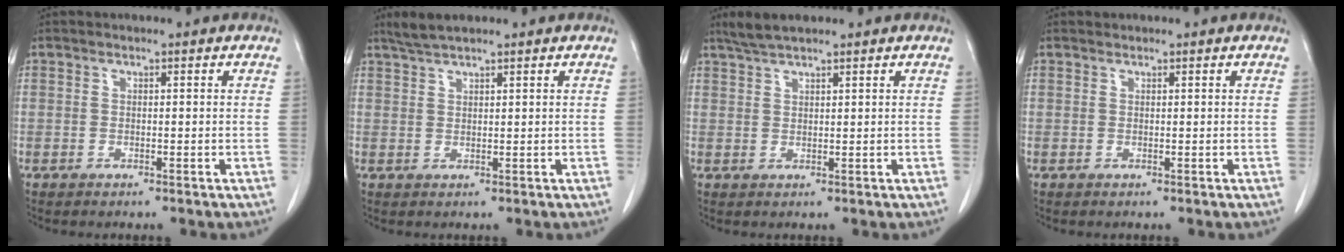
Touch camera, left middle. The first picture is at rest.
{"total": 2.9, "force": [2.6, 0.1, 1.4], "torque": [-0.034, 0.009, 0.052]}
{"total": 3.5, "force": [3.0, 0.3, 1.8], "torque": [-0.042, 0.011, 0.060]}
{"total": 0.0}